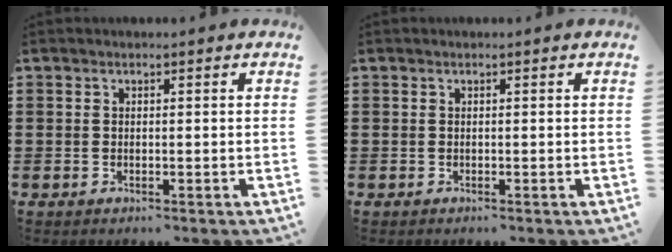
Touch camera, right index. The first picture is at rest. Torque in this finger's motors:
{"motor_torque": [0.23, 0.28, 0.08, 0.02]}